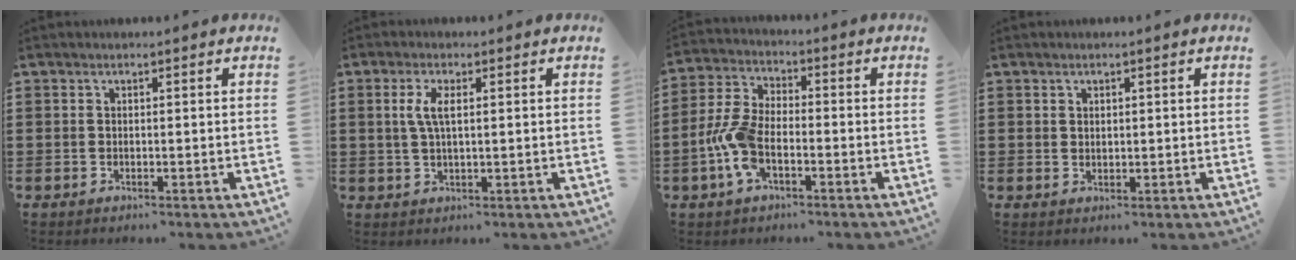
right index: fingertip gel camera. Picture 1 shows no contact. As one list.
[{"total": 3.5, "force": [0.8, 1.1, 3.2], "torque": [-0.066, 0.008, 0.011]}, {"total": 7.7, "force": [-2.6, 3.9, 6.1], "torque": [-0.160, -0.006, -0.057]}, {"total": 1.1, "force": [0.7, 0.8, 0.3], "torque": [-0.007, 0.004, 0.014]}]